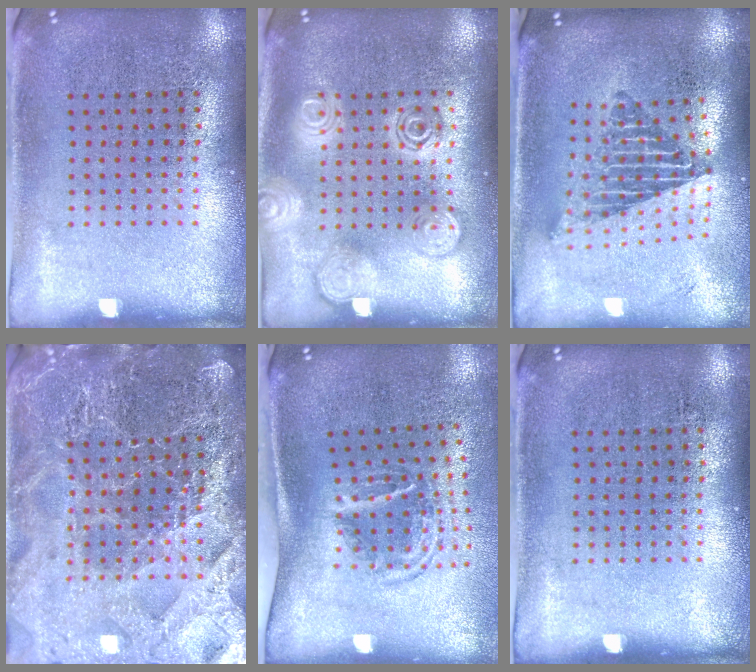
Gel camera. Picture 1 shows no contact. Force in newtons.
{"total": 1.9, "press": 1.9, "slide": 0.2}
{"total": 2.0, "press": 1.5, "slide": 1.4}
{"total": 4.4, "press": 4.1, "slide": 1.5}
{"total": 1.8, "press": 1.1, "slide": 1.5}
{"total": 0.0}